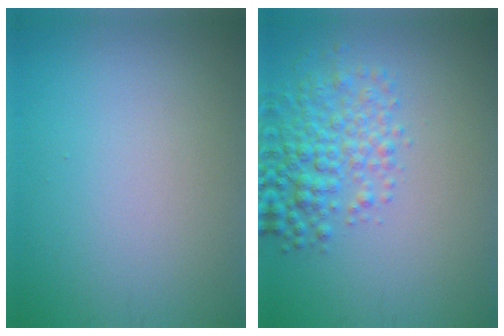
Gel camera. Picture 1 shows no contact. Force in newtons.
{"total": 4.5, "press": 4.5, "slide": 0.1}